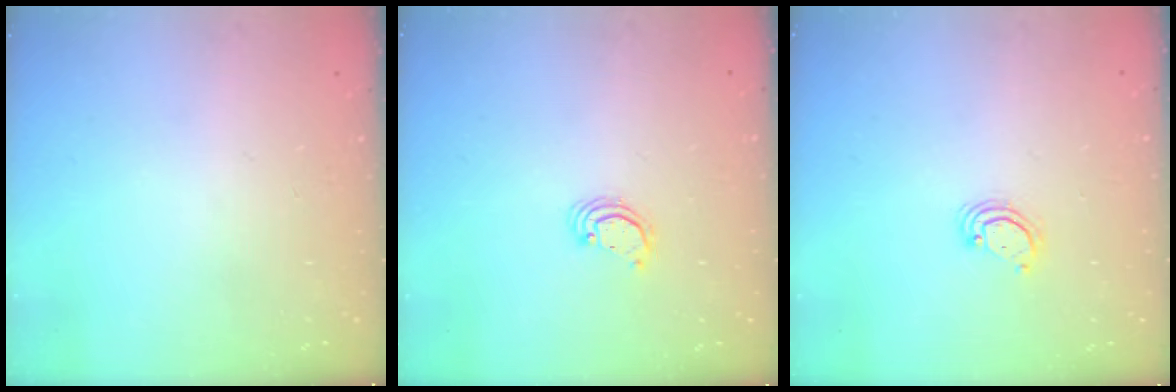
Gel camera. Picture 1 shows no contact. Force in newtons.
{"total": 2.2, "press": 2.2, "slide": 0.2}
{"total": 4.2, "press": 4.2, "slide": 0.4}